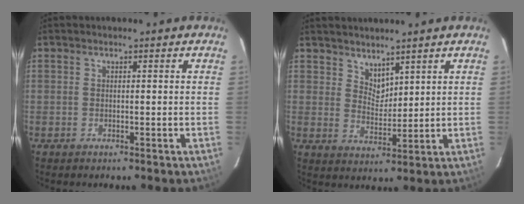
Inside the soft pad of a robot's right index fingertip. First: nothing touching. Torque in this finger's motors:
{"motor_torque": [-0.14, 0.03, -0.06, 0.00]}